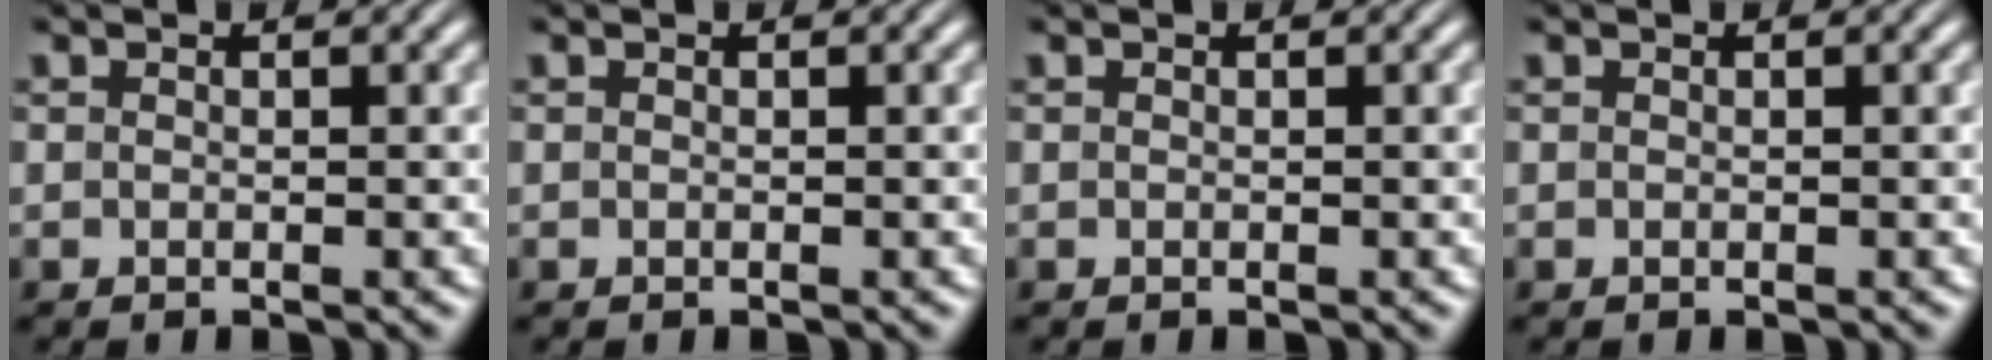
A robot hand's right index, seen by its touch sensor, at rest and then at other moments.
{"total": 0.0}
{"total": 0.0}
{"total": 0.0}